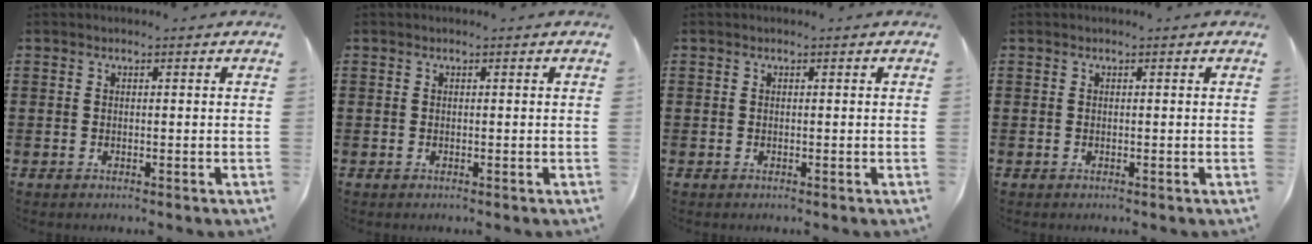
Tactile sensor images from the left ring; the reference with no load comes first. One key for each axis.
{"total": 0.0}
{"total": 0.0}
{"total": 0.0}